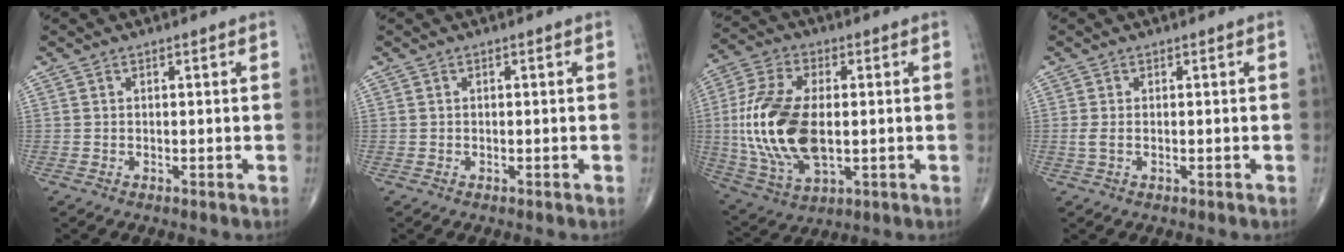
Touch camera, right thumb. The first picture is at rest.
{"total": 0.0}
{"total": 18.8, "force": [-0.4, 9.9, 16.0], "torque": [-0.340, -0.007, -0.002]}
{"total": 1.3, "force": [-0.2, 0.6, 1.2], "torque": [-0.036, -0.002, -0.004]}